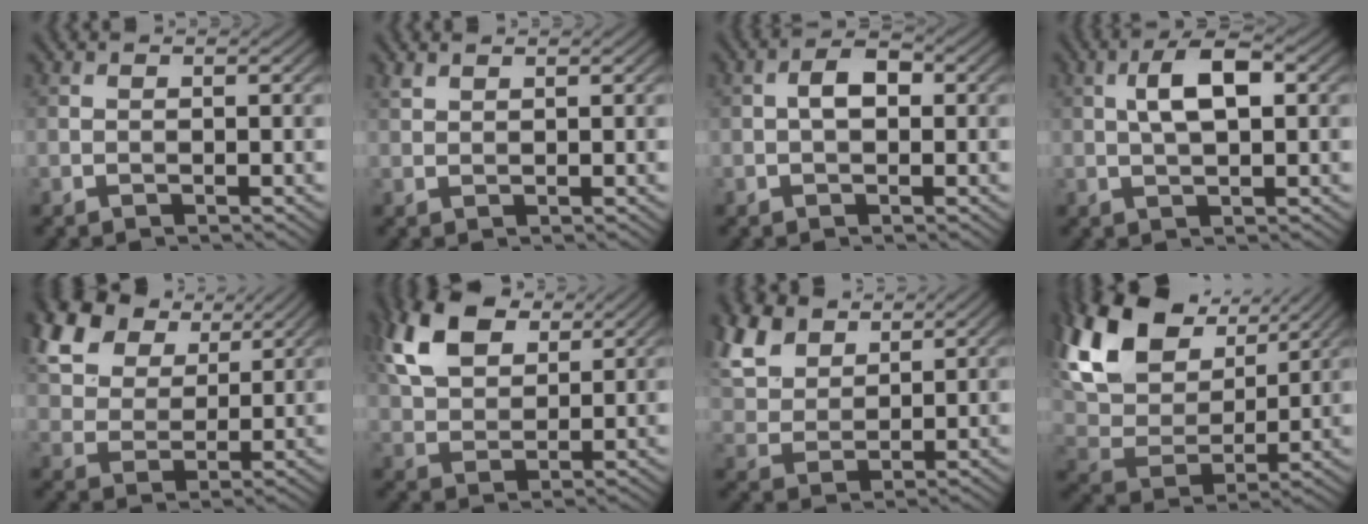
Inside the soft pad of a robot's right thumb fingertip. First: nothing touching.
{"total": 1.2, "force": [1.0, 0.4, 0.4], "torque": [-0.015, 0.002, 0.025]}
{"total": 3.0, "force": [0.1, 1.8, 2.4], "torque": [-0.042, 0.007, -0.004]}
{"total": 5.6, "force": [1.2, 2.2, 4.9], "torque": [-0.096, 0.010, 0.020]}
{"total": 12.2, "force": [7.1, 7.3, 6.6], "torque": [-0.181, 0.026, 0.127]}
{"total": 11.1, "force": [5.8, 6.4, 7.0], "torque": [-0.183, 0.022, 0.116]}
{"total": 9.3, "force": [5.9, 5.2, 4.9], "torque": [-0.150, 0.018, 0.123]}
{"total": 16.0, "force": [9.3, 9.1, 9.4], "torque": [-0.243, 0.028, 0.168]}